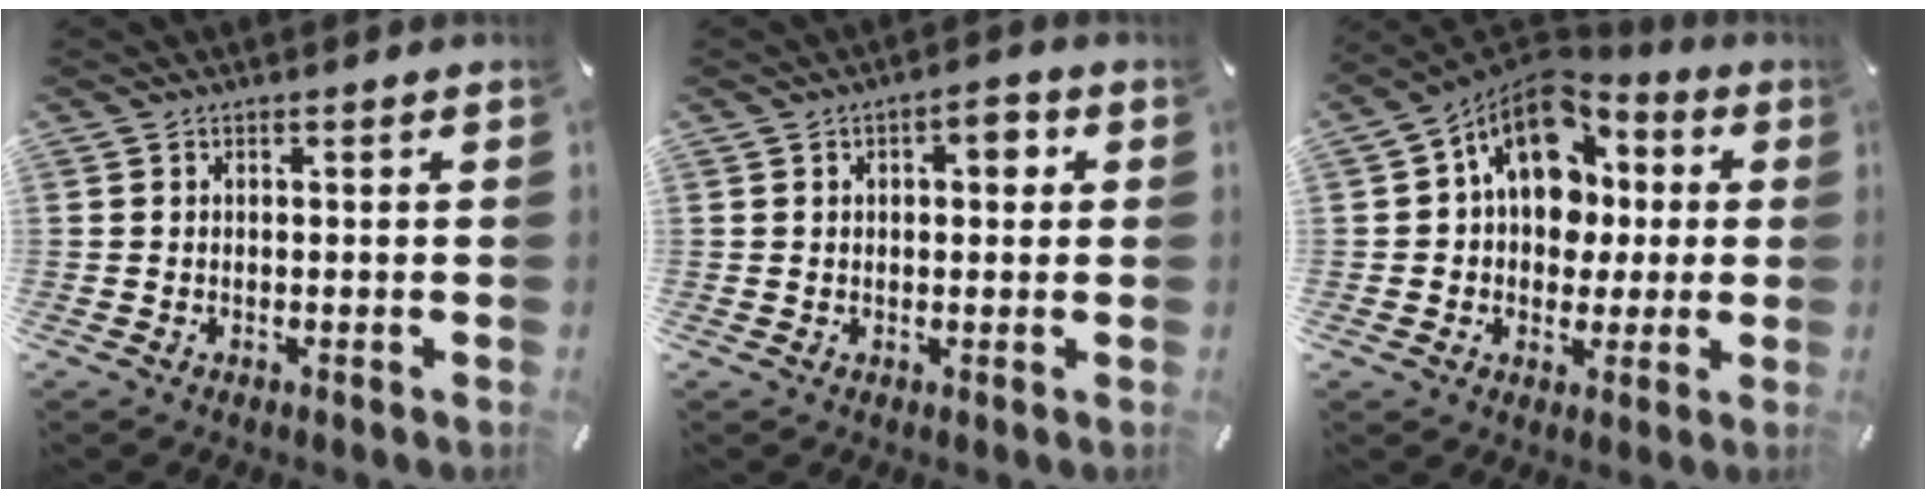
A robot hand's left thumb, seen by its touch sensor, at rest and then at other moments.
{"total": 3.8, "force": [0.8, 2.2, 3.0], "torque": [-0.037, 0.002, 0.005]}
{"total": 14.6, "force": [4.2, 11.3, 8.3], "torque": [-0.136, -0.022, 0.081]}